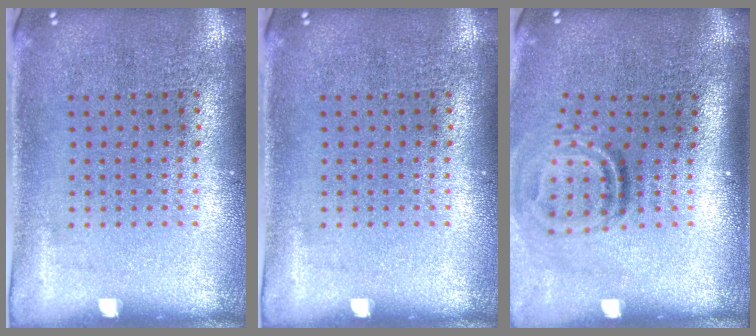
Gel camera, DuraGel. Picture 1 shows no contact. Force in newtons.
{"total": 0.0}
{"total": 1.9, "press": 1.1, "slide": 1.6}